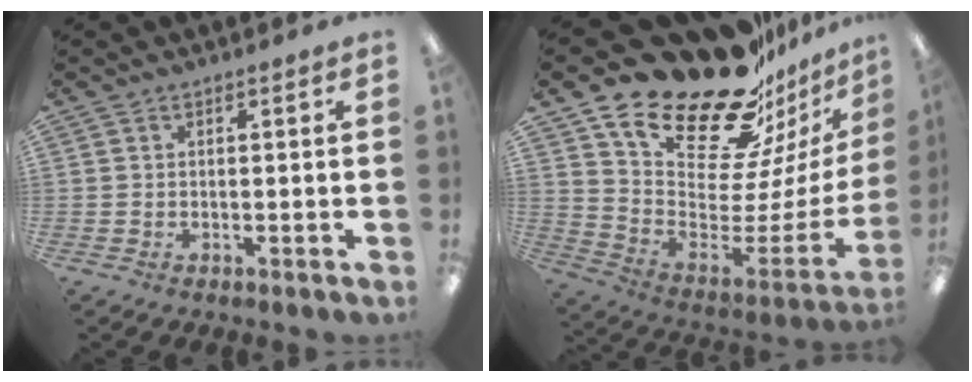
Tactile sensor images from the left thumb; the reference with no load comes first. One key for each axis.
{"total": 25.2, "fx": 19.9, "fy": 10.6, "fz": 11.2, "tx": -0.178, "ty": -0.156, "tz": 0.361}